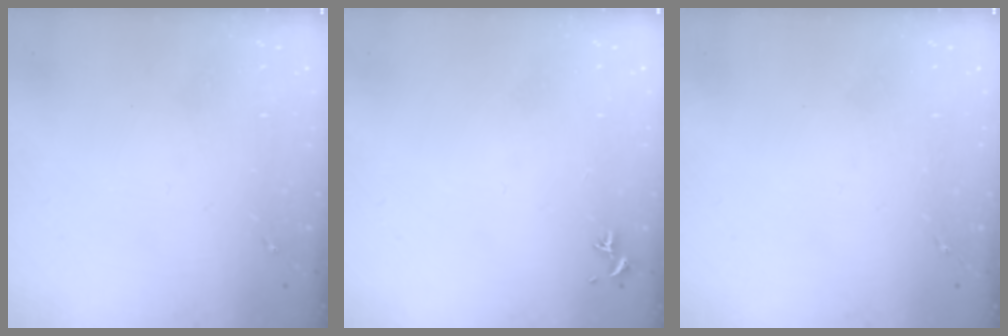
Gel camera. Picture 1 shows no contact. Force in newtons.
{"total": 0.8, "press": 0.7, "slide": 0.3}
{"total": 0.0}